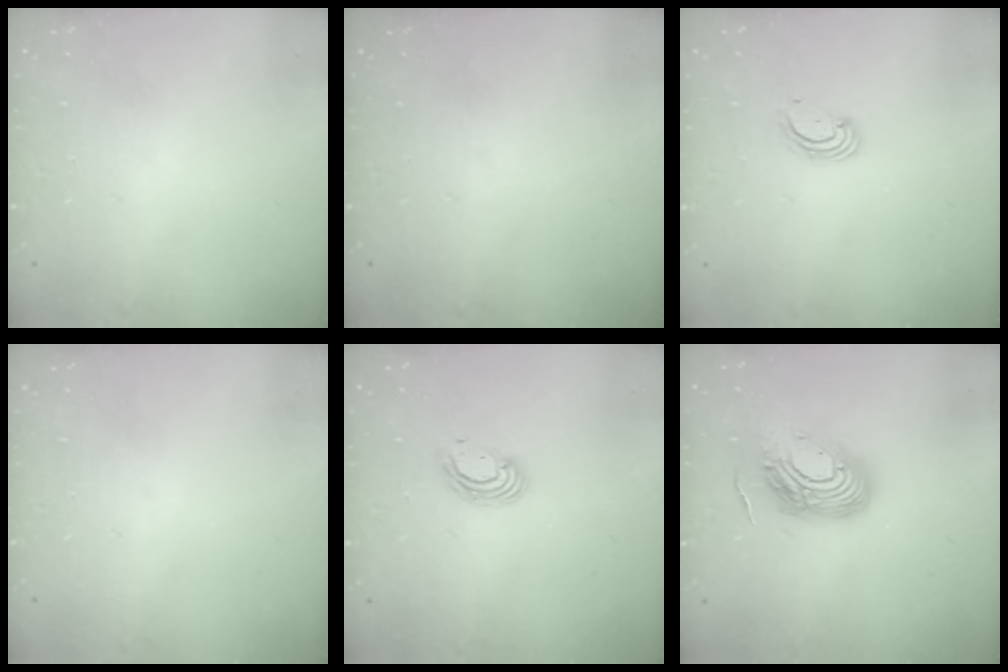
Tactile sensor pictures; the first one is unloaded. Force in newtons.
{"total": 0.0}
{"total": 2.7, "press": 2.7, "slide": 0.3}
{"total": 0.0}
{"total": 4.2, "press": 4.2, "slide": 0.2}
{"total": 14.5, "press": 14.5, "slide": 1.5}